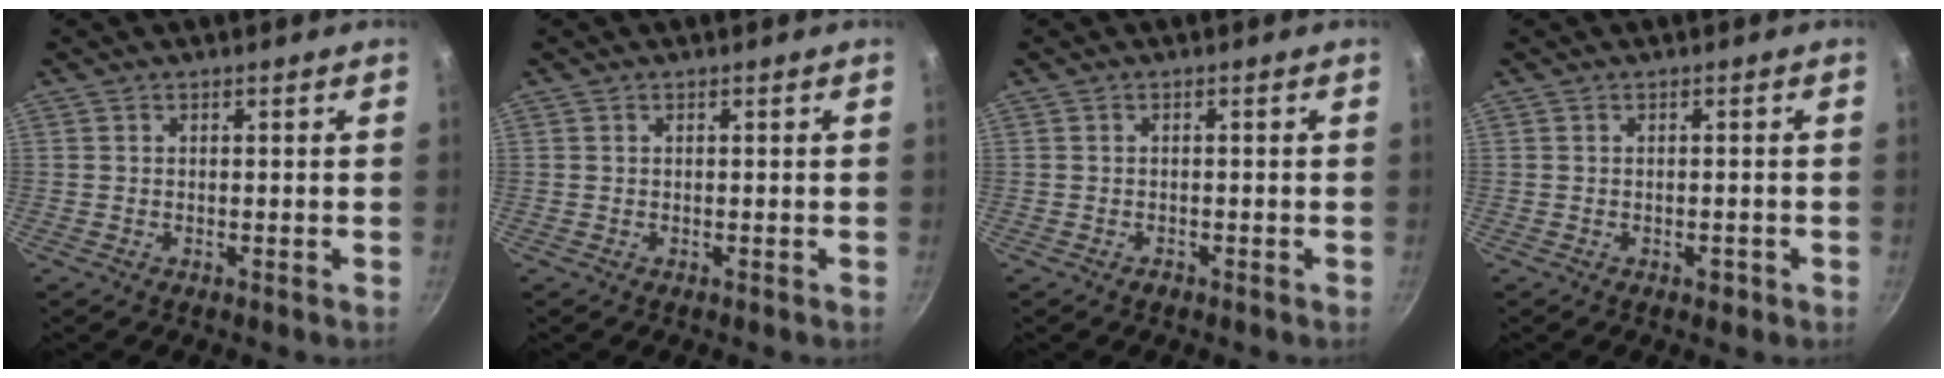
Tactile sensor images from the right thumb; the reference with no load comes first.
{"total": 0.0}
{"total": 0.7, "force": [-0.6, 0.4, 0.2], "torque": [-0.005, 0.007, -0.007]}
{"total": 1.3, "force": [-0.7, 0.7, 0.9], "torque": [-0.012, 0.004, -0.007]}